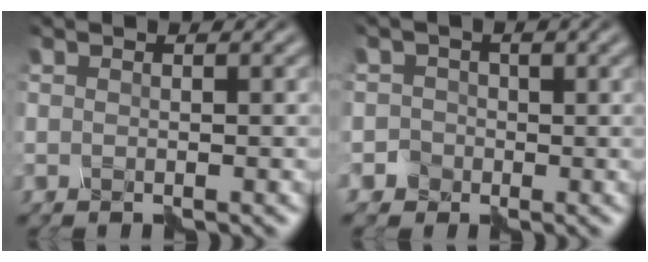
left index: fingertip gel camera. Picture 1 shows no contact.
{"total": 2.4, "force": [-0.4, 2.2, -1.0], "torque": [0.038, 0.025, -0.024]}